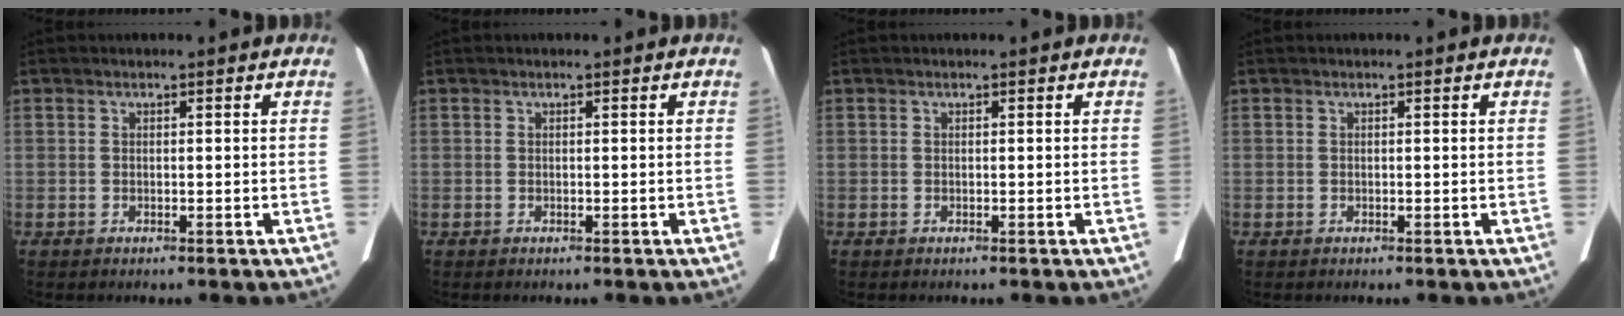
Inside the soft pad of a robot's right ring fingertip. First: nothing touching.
{"total": 0.0}
{"total": 0.0}
{"total": 0.0}